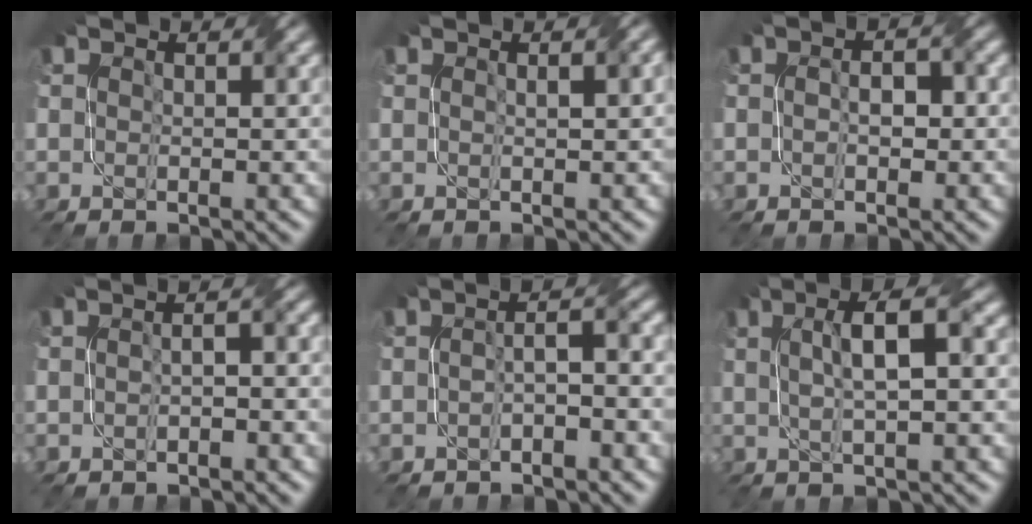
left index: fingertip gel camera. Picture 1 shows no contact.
{"total": 1.8, "force": [0.5, 0.6, 1.7], "torque": [-0.018, 0.007, 0.003]}
{"total": 1.8, "force": [-0.4, 0.9, 1.5], "torque": [-0.024, 0.008, -0.008]}
{"total": 1.9, "force": [-0.4, 0.6, 1.8], "torque": [-0.028, 0.003, -0.010]}
{"total": 2.5, "force": [-0.9, 0.5, 2.3], "torque": [-0.041, 0.010, -0.016]}
{"total": 4.5, "force": [0.8, 0.9, 4.3], "torque": [-0.073, 0.013, 0.015]}